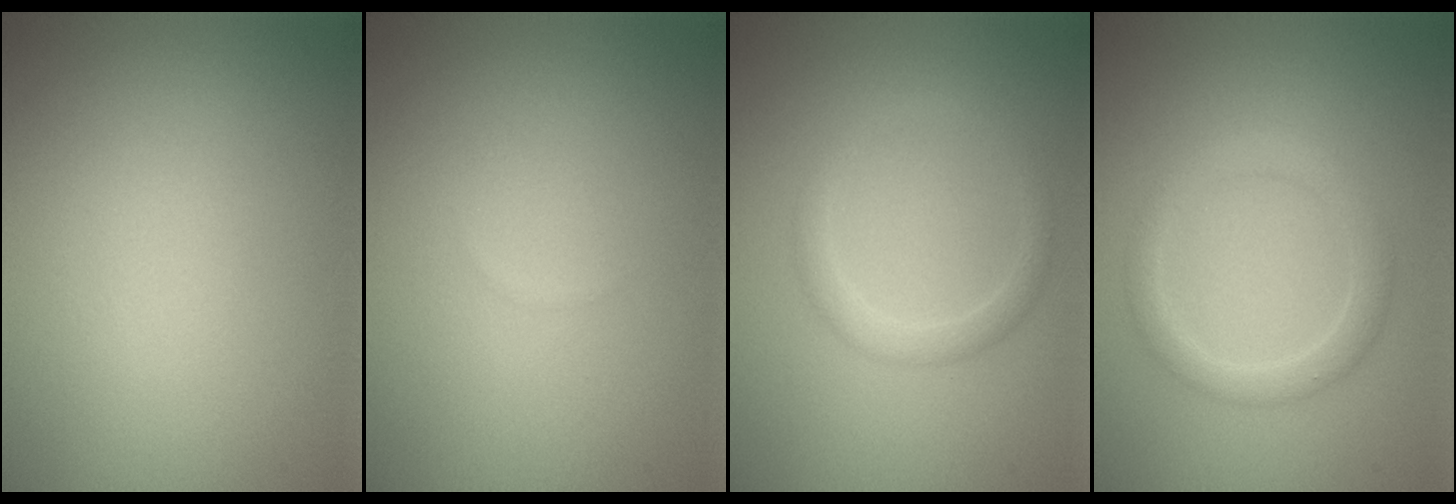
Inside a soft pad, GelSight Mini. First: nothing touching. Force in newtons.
{"total": 0.0}
{"total": 1.7, "press": 1.7, "slide": 0.1}
{"total": 2.4, "press": 2.4, "slide": 0.1}